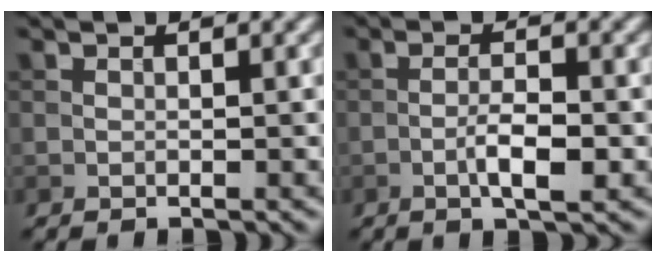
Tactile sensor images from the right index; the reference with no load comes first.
{"total": 3.3, "force": [-1.1, 0.8, 3.0], "torque": [-0.055, 0.002, -0.021]}